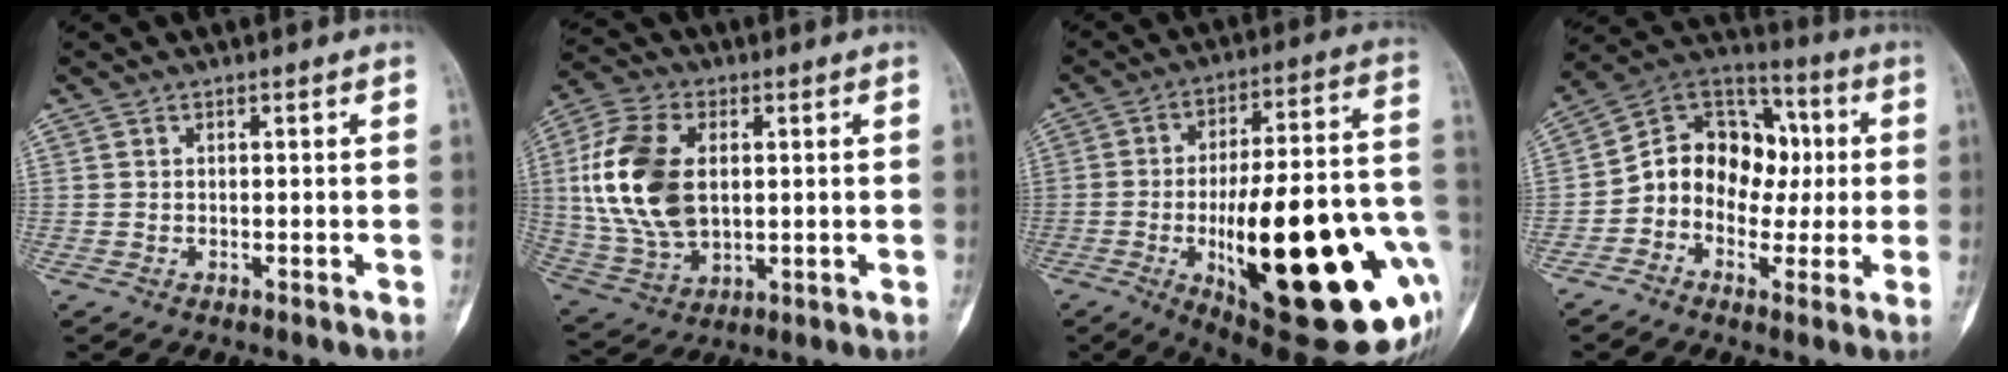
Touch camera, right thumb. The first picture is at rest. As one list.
[{"total": 17.3, "force": [2.1, 10.8, 13.4], "torque": [-0.271, -0.004, 0.046]}, {"total": 35.5, "force": [-9.0, 11.5, 32.4], "torque": [-0.402, 0.006, -0.115]}, {"total": 14.2, "force": [-0.6, 11.5, 8.4], "torque": [-0.086, 0.039, -0.026]}]